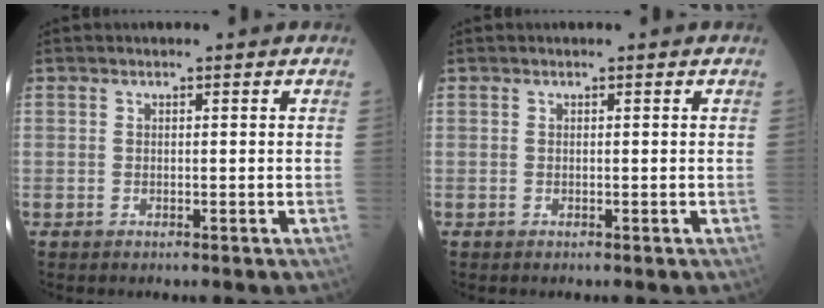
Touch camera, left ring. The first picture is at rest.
{"total": 0.0}